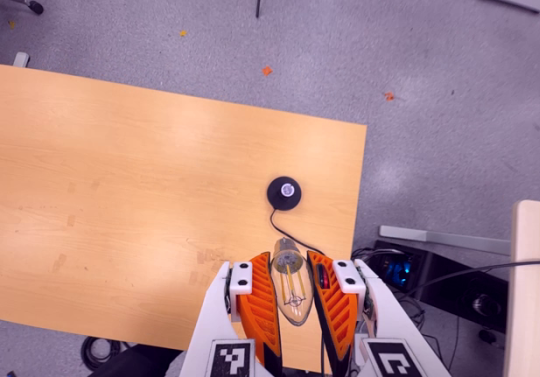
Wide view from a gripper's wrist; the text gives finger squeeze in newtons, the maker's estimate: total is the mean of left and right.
{"total": 19.1, "left": 21.0, "right": 17.3}